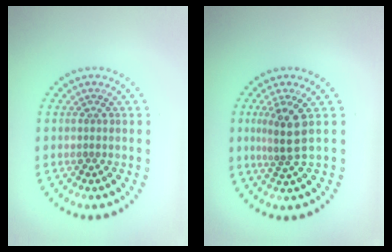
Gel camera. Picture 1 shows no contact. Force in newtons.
{"total": 2.9, "press": 2.2, "slide": 1.8}